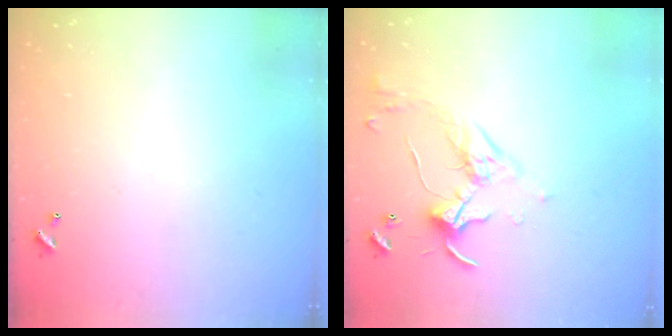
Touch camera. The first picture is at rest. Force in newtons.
{"total": 3.3, "press": 3.2, "slide": 0.7}